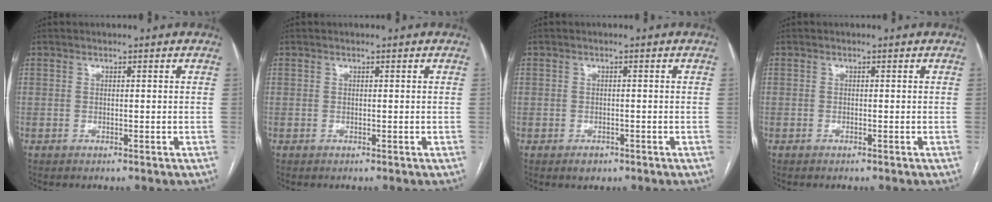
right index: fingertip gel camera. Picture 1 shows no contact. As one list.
[{"total": 0.0}, {"total": 1.8, "force": [-1.1, 1.2, 0.7], "torque": [-0.010, 0.001, -0.010]}, {"total": 0.0}]